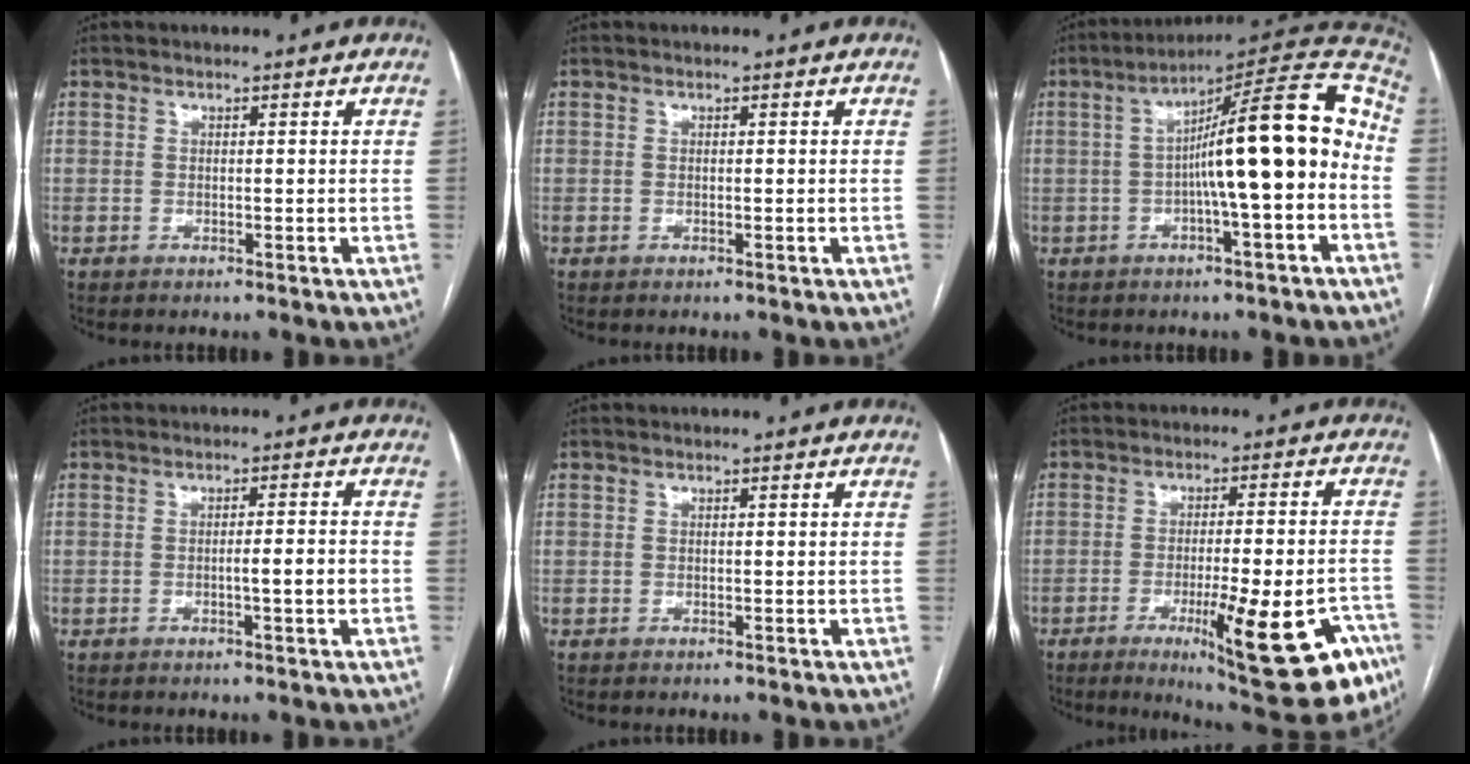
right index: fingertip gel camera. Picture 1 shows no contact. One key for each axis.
{"total": 0.0}
{"total": 16.3, "fx": -1.1, "fy": 1.2, "fz": 16.2, "tx": -0.241, "ty": 0.037, "tz": -0.023}
{"total": 3.4, "fx": -0.9, "fy": -0.1, "fz": 3.2, "tx": -0.049, "ty": 0.000, "tz": -0.013}
{"total": 0.0}
{"total": 18.9, "fx": -9.0, "fy": 3.3, "fz": 16.2, "tx": -0.156, "ty": -0.005, "tz": -0.116}